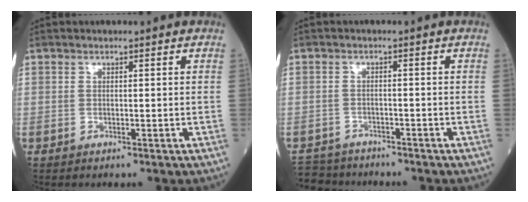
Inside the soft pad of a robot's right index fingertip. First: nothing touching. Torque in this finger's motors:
{"motor_torque": [-0.36, -0.20, -1.06, -0.21]}